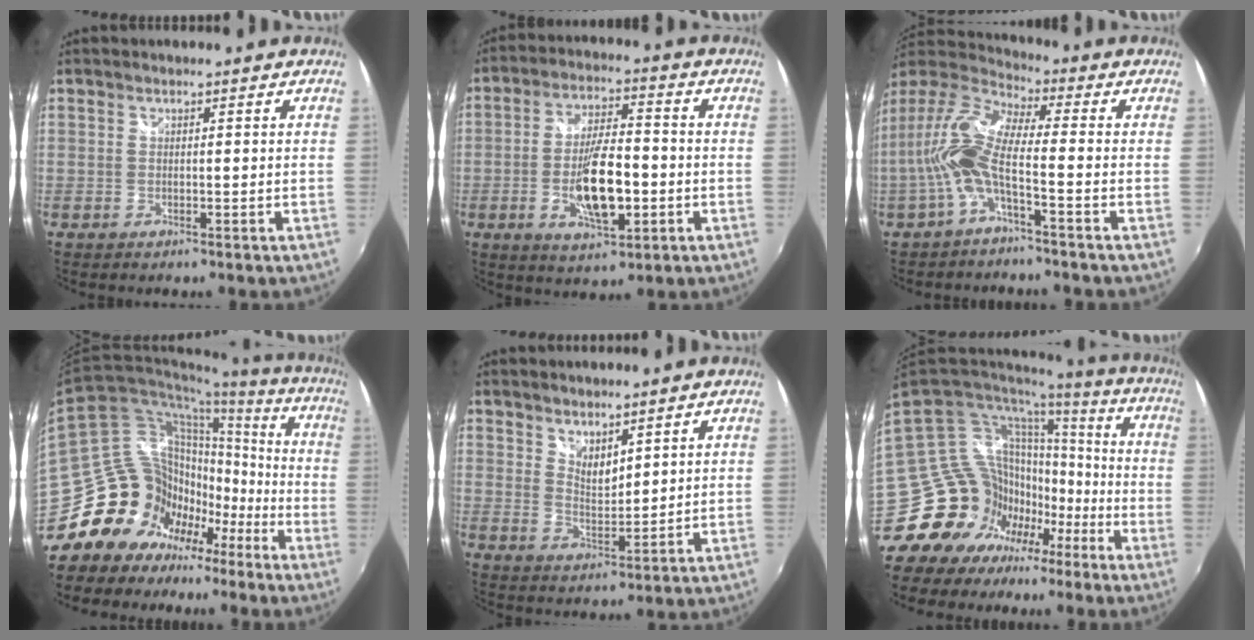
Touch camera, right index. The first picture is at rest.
{"total": 11.8, "force": [-2.8, 4.1, 10.7], "torque": [-0.202, -0.002, -0.043]}
{"total": 11.7, "force": [-2.1, 2.6, 11.2], "torque": [-0.232, 0.010, -0.042]}
{"total": 27.7, "force": [-16.0, 19.0, 12.3], "torque": [-0.253, 0.034, -0.251]}
{"total": 4.8, "force": [4.1, 1.7, 2.0], "torque": [-0.028, -0.007, 0.073]}
{"total": 22.7, "force": [-12.6, 16.3, 9.5], "torque": [-0.210, 0.017, -0.201]}